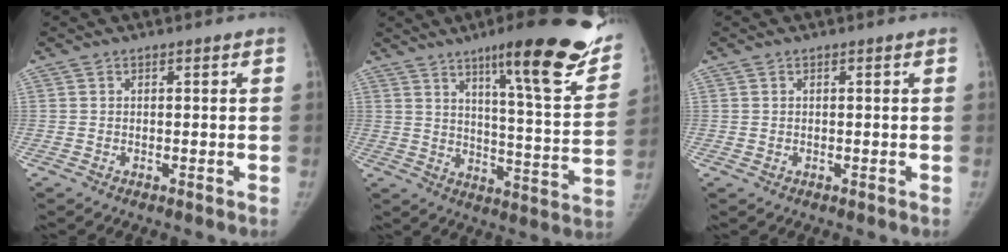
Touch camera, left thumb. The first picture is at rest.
{"total": 24.5, "force": [15.4, 4.1, 18.6], "torque": [-0.228, -0.069, 0.219]}
{"total": 0.6, "force": [0.3, 0.3, 0.3], "torque": [-0.004, 0.000, 0.007]}